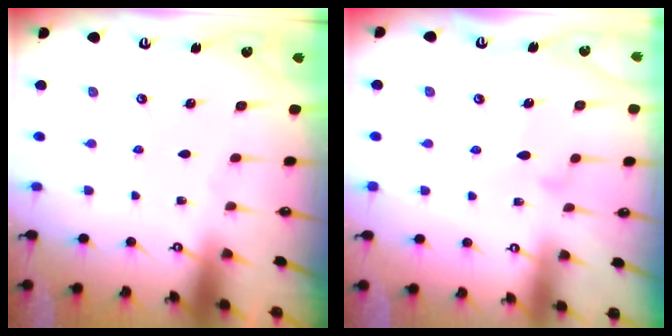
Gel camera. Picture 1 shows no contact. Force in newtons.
{"total": 6.8, "press": 6.8, "slide": 0.3}